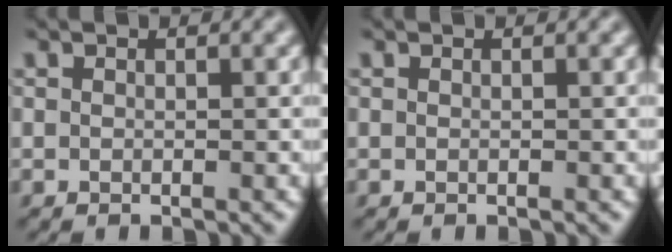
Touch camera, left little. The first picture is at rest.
{"total": 0.0}